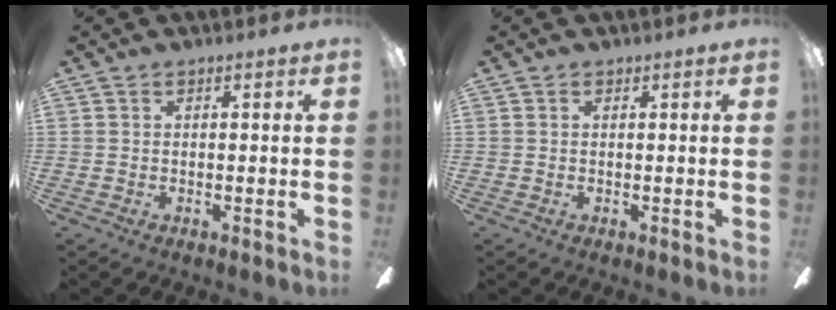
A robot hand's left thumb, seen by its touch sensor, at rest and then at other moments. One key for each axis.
{"total": 0.0}